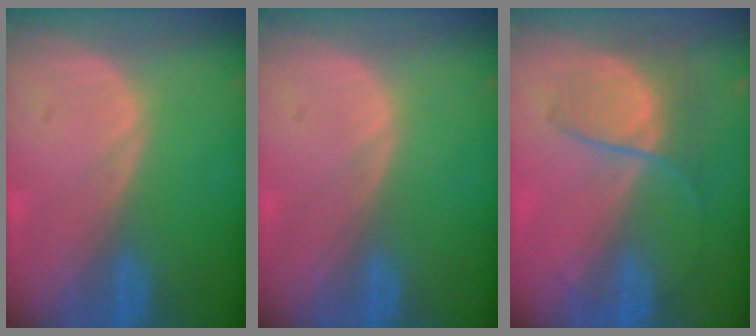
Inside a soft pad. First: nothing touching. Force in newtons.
{"total": 0.0}
{"total": 6.6, "press": 6.0, "slide": 2.7}